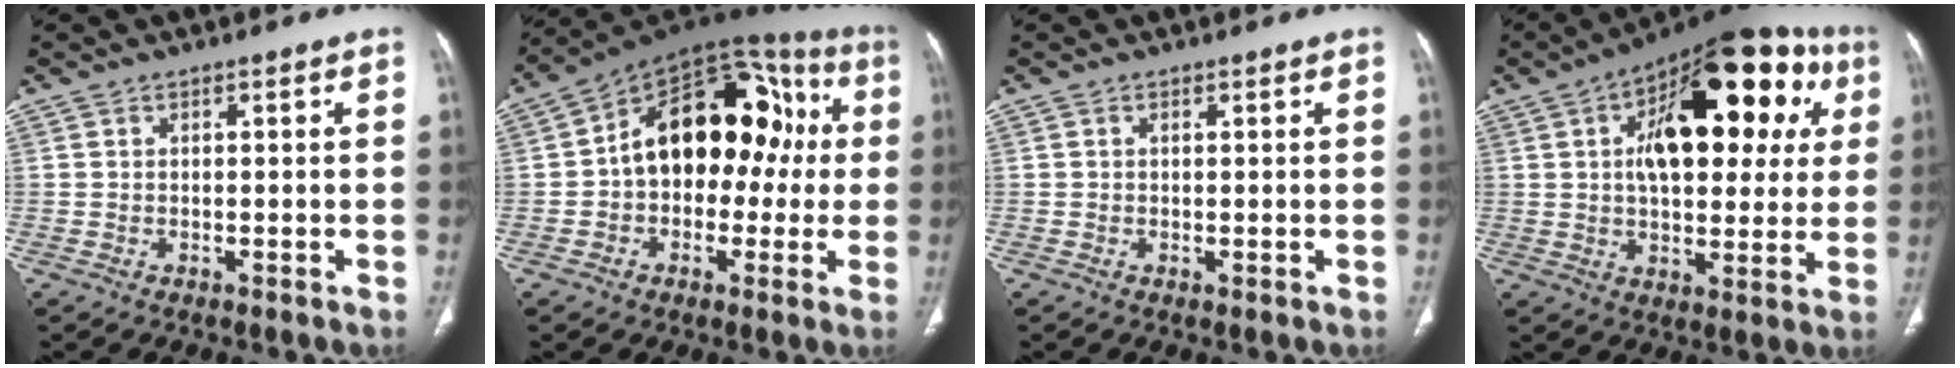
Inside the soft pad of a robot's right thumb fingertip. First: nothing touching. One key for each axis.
{"total": 21.7, "fx": 1.2, "fy": 14.1, "fz": 16.4, "tx": -0.197, "ty": 0.057, "tz": 0.009}
{"total": 0.6, "fx": 0.1, "fy": 0.2, "fz": 0.6, "tx": -0.016, "ty": -0.003, "tz": 0.003}
{"total": 25.5, "fx": 6.9, "fy": 12.5, "fz": 21.1, "tx": -0.263, "ty": 0.021, "tz": 0.096}